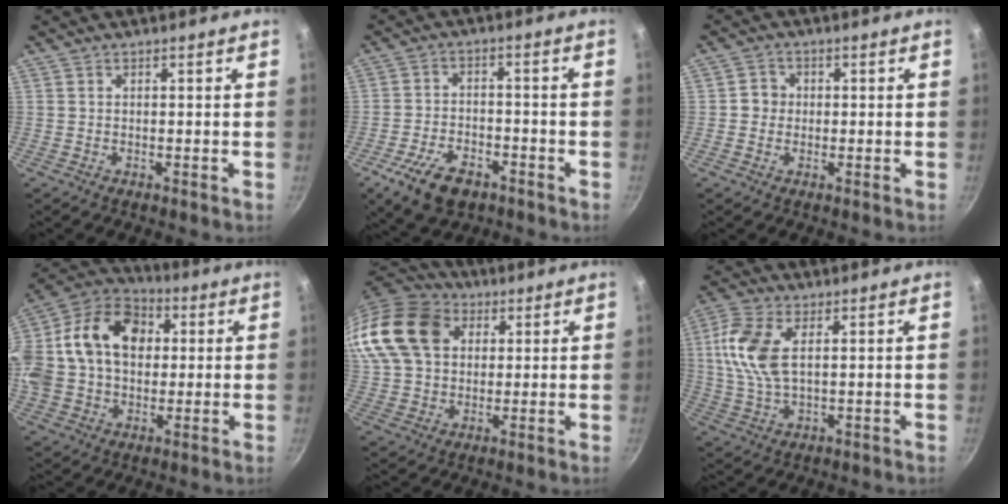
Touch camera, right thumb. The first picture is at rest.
{"total": 10.5, "force": [-5.9, 5.8, 6.5], "torque": [-0.110, 0.025, -0.102]}
{"total": 3.1, "force": [-0.1, 2.9, 0.9], "torque": [0.006, 0.007, -0.008]}
{"total": 24.0, "force": [3.3, 17.6, 16.0], "torque": [-0.289, 0.042, 0.045]}
{"total": 21.7, "force": [7.1, 16.3, 12.5], "torque": [-0.257, 0.021, 0.126]}
{"total": 10.7, "force": [2.4, 5.6, 8.8], "torque": [-0.183, 0.005, 0.045]}